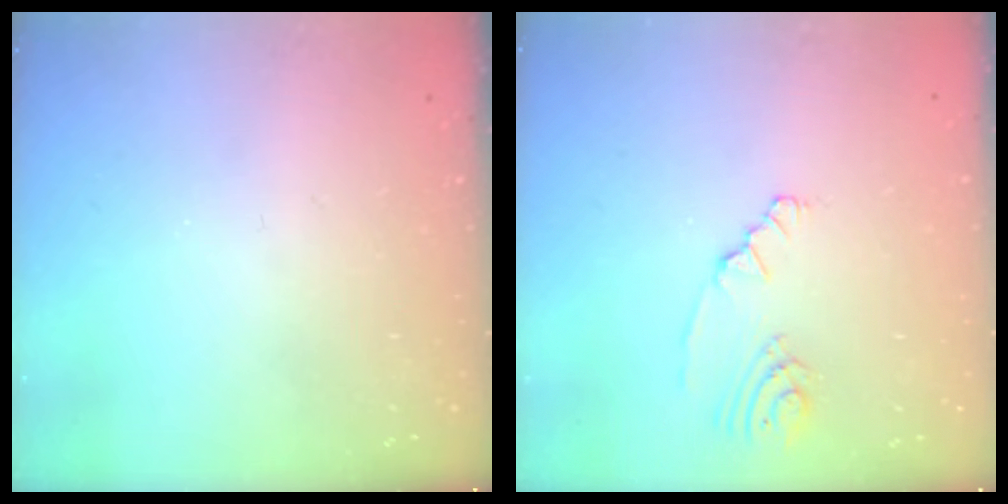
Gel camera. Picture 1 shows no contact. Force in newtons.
{"total": 3.1, "press": 3.1, "slide": 0.4}